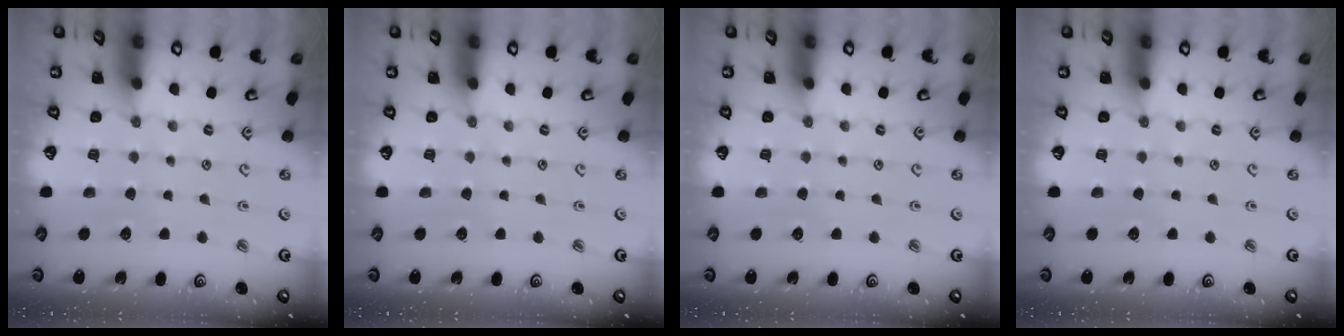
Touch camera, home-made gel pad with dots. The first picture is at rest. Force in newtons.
{"total": 0.0}
{"total": 0.0}
{"total": 0.0}